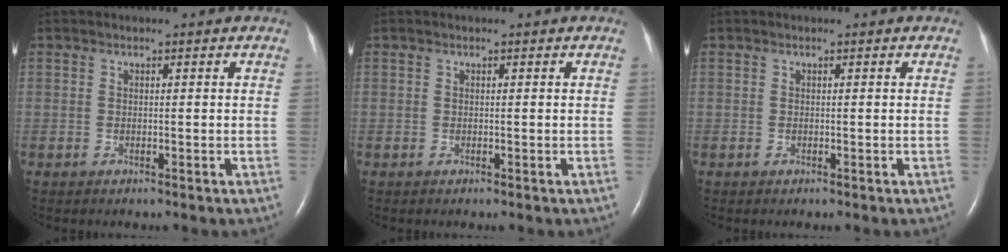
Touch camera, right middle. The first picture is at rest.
{"total": 0.0}
{"total": 0.0}